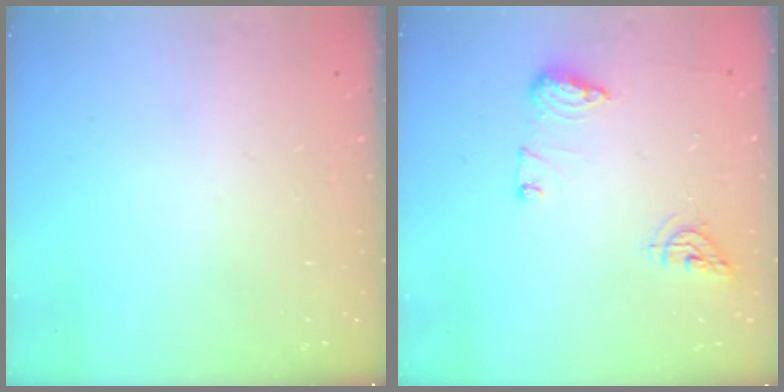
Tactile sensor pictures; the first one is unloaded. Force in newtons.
{"total": 8.6, "press": 8.4, "slide": 1.4}